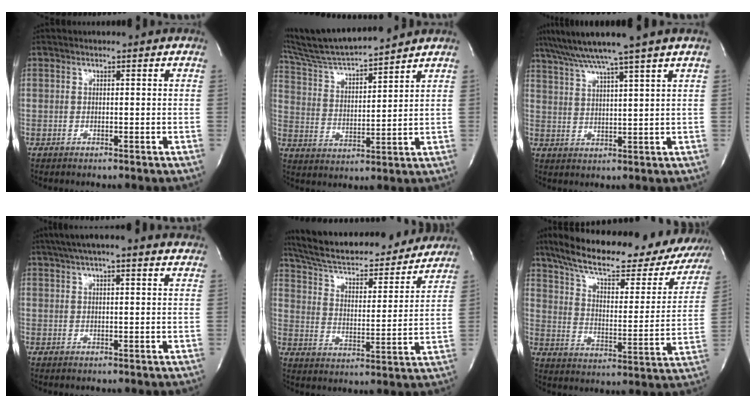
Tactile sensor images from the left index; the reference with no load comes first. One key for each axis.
{"total": 13.9, "fx": 12.9, "fy": 0.2, "fz": 5.3, "tx": -0.107, "ty": 0.012, "tz": 0.231}
{"total": 10.1, "fx": 8.1, "fy": -2.8, "fz": 5.3, "tx": -0.093, "ty": 0.005, "tz": 0.134}
{"total": 13.0, "fx": 10.9, "fy": 1.5, "fz": 7.0, "tx": -0.116, "ty": 0.041, "tz": 0.140}
{"total": 26.2, "fx": 23.5, "fy": 5.9, "fz": 10.0, "tx": -0.169, "ty": -0.006, "tz": 0.327}
{"total": 29.8, "fx": 24.1, "fy": 8.2, "fz": 15.4, "tx": -0.242, "ty": -0.007, "tz": 0.312}